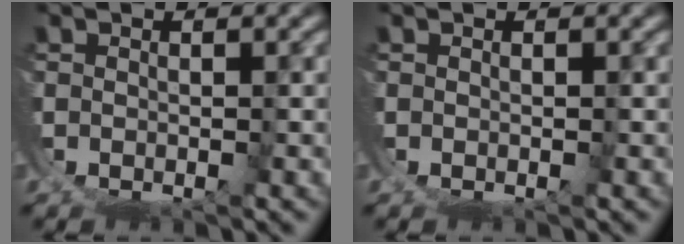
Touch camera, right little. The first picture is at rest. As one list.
[{"total": 0.0}]